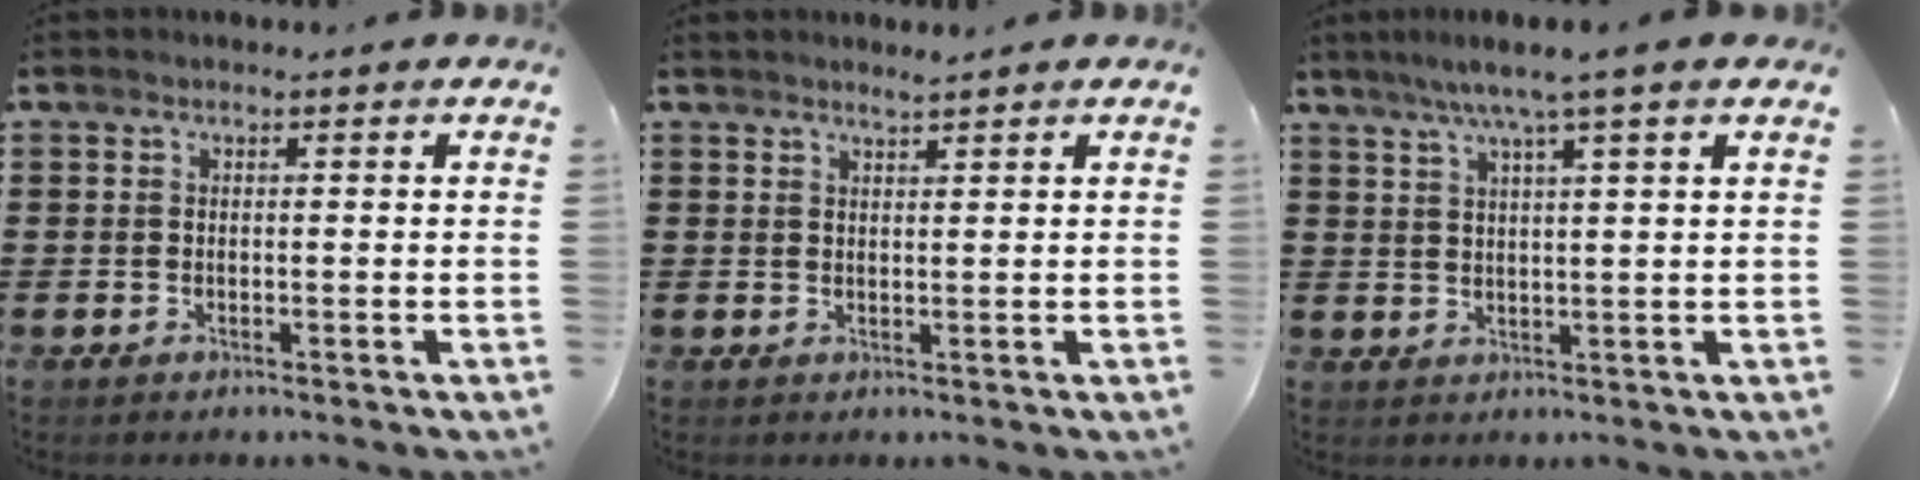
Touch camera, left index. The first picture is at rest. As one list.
[{"total": 1.3, "force": [1.2, -0.3, 0.4], "torque": [-0.010, -0.003, 0.023]}, {"total": 5.0, "force": [3.4, -0.8, 3.5], "torque": [-0.077, -0.006, 0.056]}]